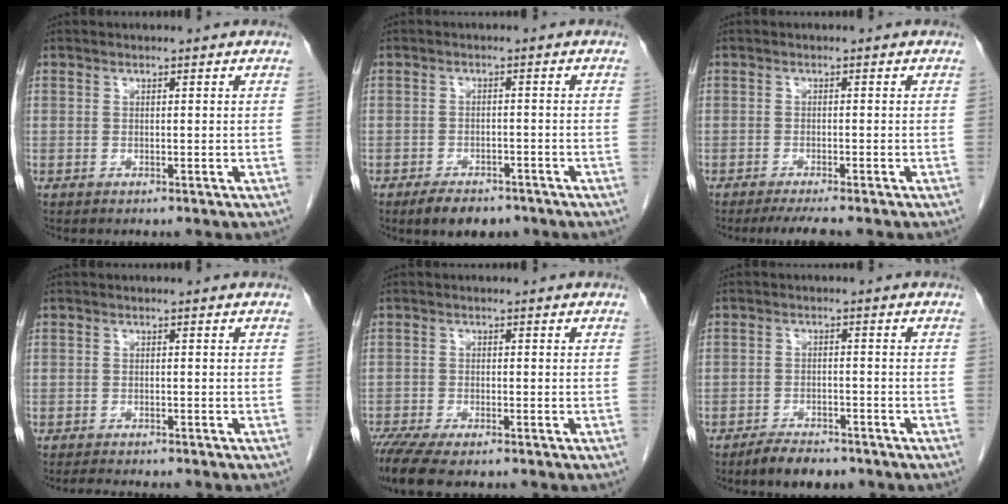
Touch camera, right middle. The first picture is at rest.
{"total": 5.4, "force": [-4.1, 2.5, 2.5], "torque": [-0.042, -0.004, -0.059]}
{"total": 3.8, "force": [-3.1, -0.1, 2.2], "torque": [-0.035, -0.009, -0.049]}
{"total": 4.6, "force": [-4.0, 0.8, 2.0], "torque": [-0.028, -0.007, -0.053]}
{"total": 7.8, "force": [-6.1, 1.8, 4.4], "torque": [-0.075, -0.014, -0.100]}
{"total": 4.7, "force": [-3.9, 1.7, 2.1], "torque": [-0.040, -0.003, -0.061]}